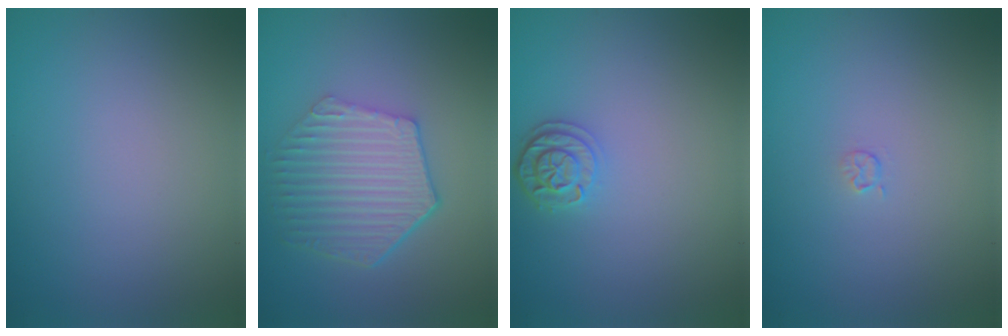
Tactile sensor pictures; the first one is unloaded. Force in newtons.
{"total": 5.9, "press": 4.3, "slide": 4.0}
{"total": 2.1, "press": 1.9, "slide": 0.9}
{"total": 0.6, "press": 0.3, "slide": 0.6}